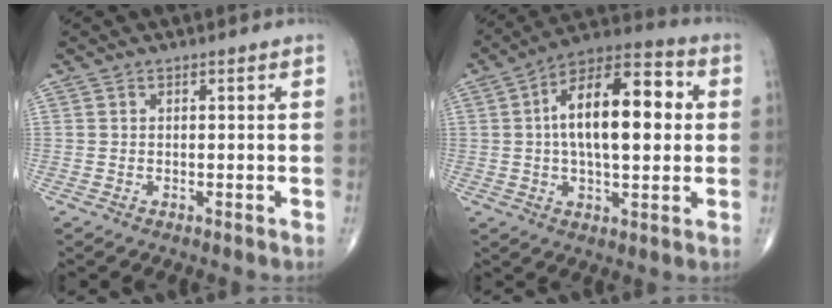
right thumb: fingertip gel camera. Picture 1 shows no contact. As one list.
[{"total": 18.7, "force": [2.3, 8.5, 16.4], "torque": [-0.249, 0.025, 0.029]}]